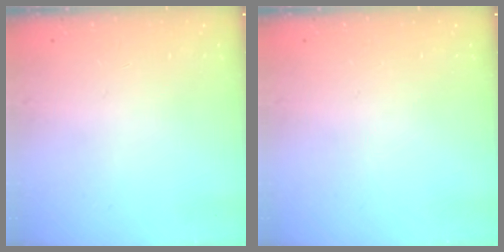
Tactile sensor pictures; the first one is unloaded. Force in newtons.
{"total": 0.0}